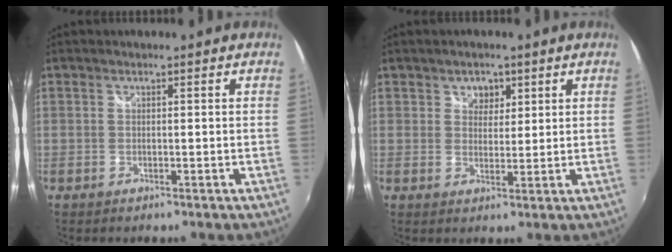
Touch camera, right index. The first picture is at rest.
{"total": 3.3, "force": [1.6, 2.7, 0.9], "torque": [-0.006, 0.005, 0.028]}